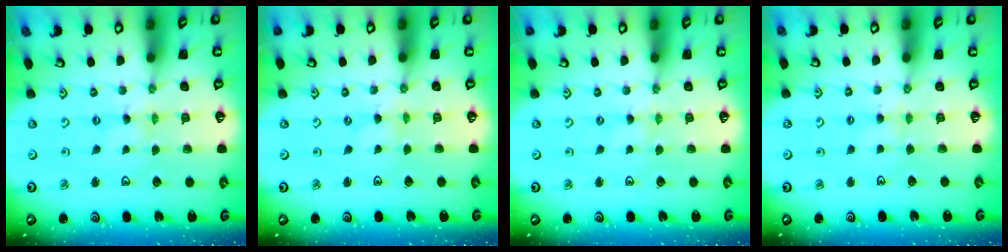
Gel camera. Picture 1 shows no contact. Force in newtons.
{"total": 0.0}
{"total": 0.0}
{"total": 3.5, "press": 3.5, "slide": 0.4}